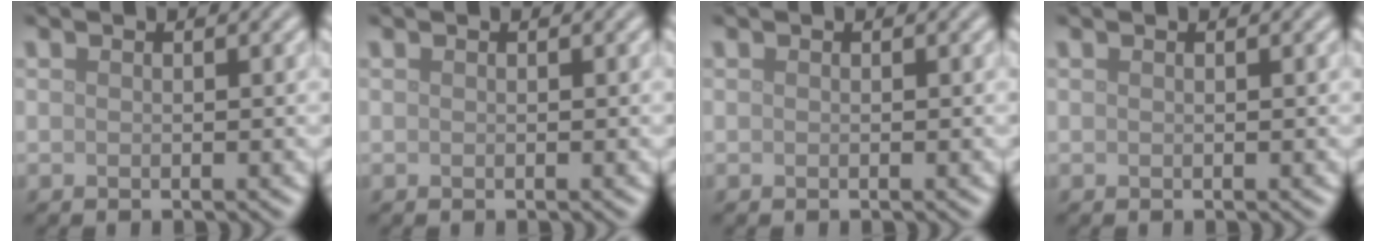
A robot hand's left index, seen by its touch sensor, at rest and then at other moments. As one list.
[{"total": 0.0}, {"total": 0.0}, {"total": 0.0}]